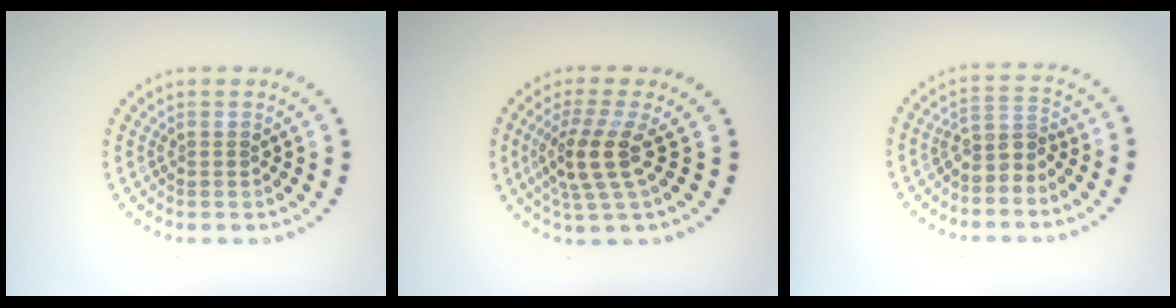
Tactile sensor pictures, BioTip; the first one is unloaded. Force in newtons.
{"total": 3.8, "press": 3.0, "slide": 2.3}
{"total": 2.5, "press": 1.9, "slide": 1.6}